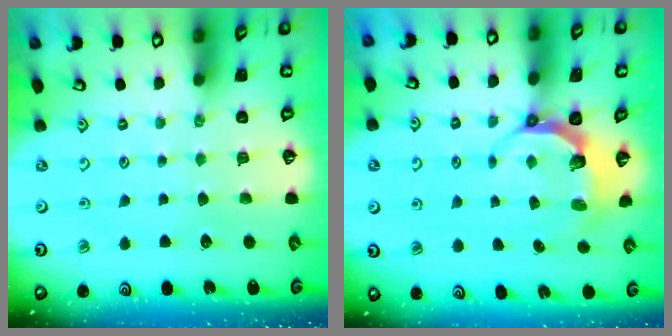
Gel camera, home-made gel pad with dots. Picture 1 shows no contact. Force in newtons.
{"total": 6.0, "press": 4.8, "slide": 3.6}